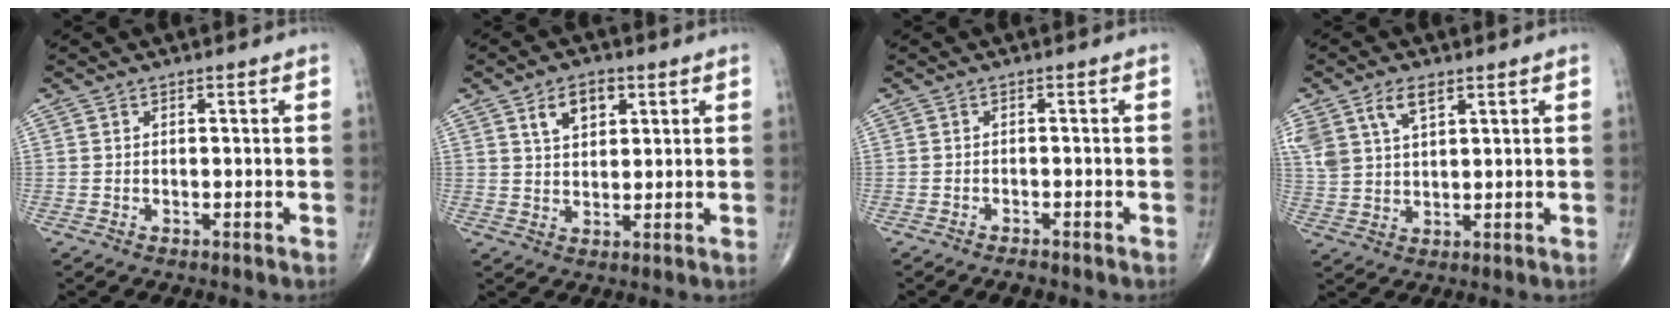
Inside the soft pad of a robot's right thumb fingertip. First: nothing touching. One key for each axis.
{"total": 6.3, "fx": 2.9, "fy": 3.8, "fz": 4.1, "tx": -0.052, "ty": -0.009, "tz": 0.050}
{"total": 1.4, "fx": -1.2, "fy": 0.3, "fz": 0.6, "tx": -0.019, "ty": 0.005, "tz": -0.019}
{"total": 8.9, "fx": 4.8, "fy": 4.8, "fz": 5.7, "tx": -0.116, "ty": -0.008, "tz": 0.100}